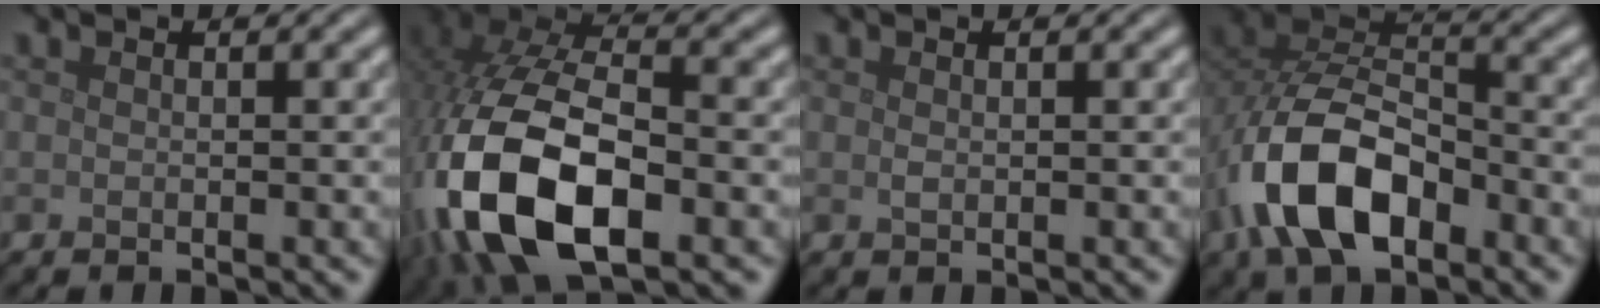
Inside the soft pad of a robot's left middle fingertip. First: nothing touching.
{"total": 15.4, "force": [-5.3, 8.5, 11.8], "torque": [-0.264, -0.031, -0.086]}
{"total": 0.5, "force": [0.1, 0.3, 0.4], "torque": [-0.010, 0.000, 0.002]}
{"total": 9.8, "force": [-4.1, 5.6, 7.0], "torque": [-0.148, 0.004, -0.079]}